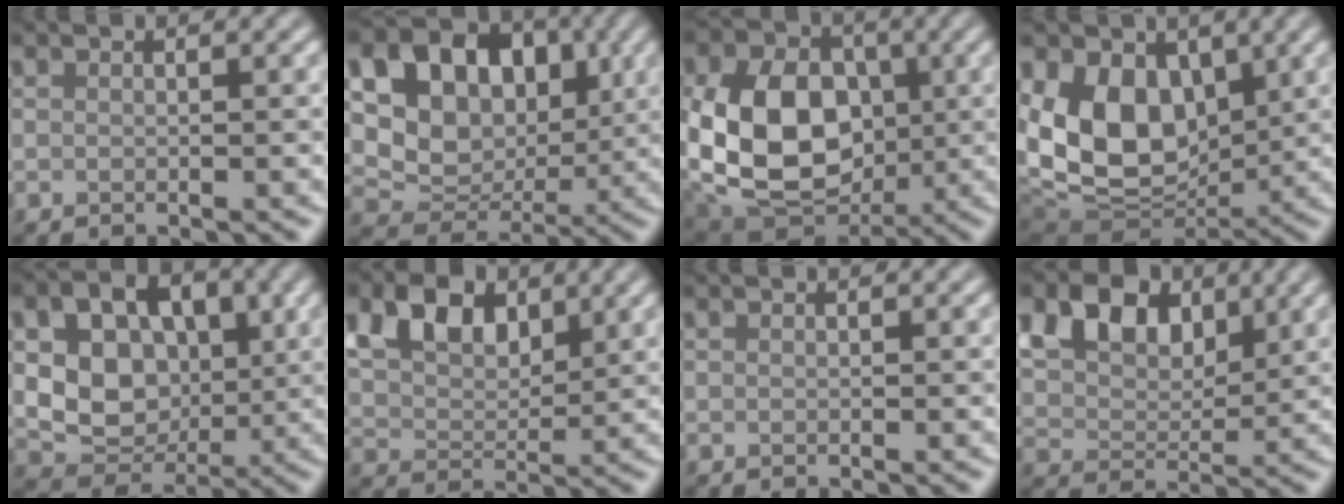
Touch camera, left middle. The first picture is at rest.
{"total": 14.4, "force": [3.8, 11.4, 7.9], "torque": [-0.154, 0.046, 0.064]}
{"total": 12.5, "force": [-0.7, 9.4, 8.3], "torque": [-0.177, -0.014, -0.012]}
{"total": 10.3, "force": [1.8, 7.1, 7.3], "torque": [-0.137, -0.015, 0.030]}
{"total": 8.5, "force": [1.2, 6.4, 5.5], "torque": [-0.099, -0.005, 0.018]}
{"total": 6.0, "force": [3.0, 3.9, 3.5], "torque": [-0.082, 0.003, 0.050]}
{"total": 0.0}
{"total": 9.4, "force": [4.6, 6.2, 5.4], "torque": [-0.112, 0.022, 0.075]}